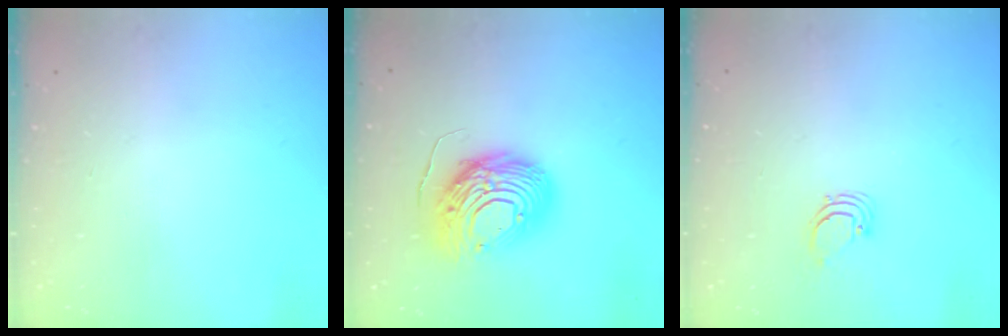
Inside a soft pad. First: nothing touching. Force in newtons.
{"total": 14.3, "press": 14.3, "slide": 1.4}
{"total": 1.7, "press": 1.7, "slide": 0.1}